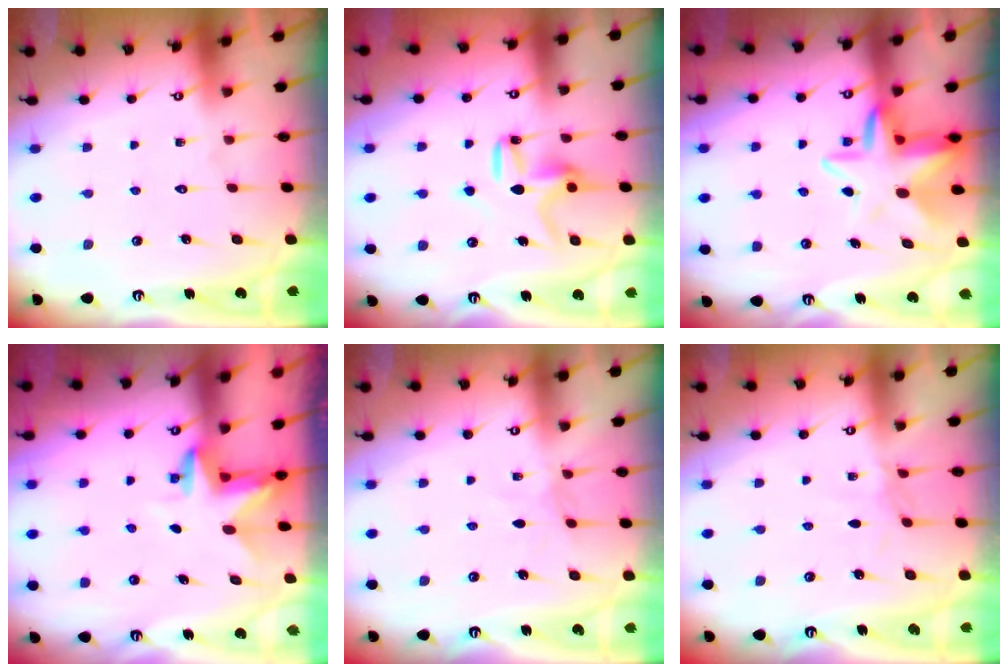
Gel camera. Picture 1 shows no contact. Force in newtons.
{"total": 10.2, "press": 10.2, "slide": 0.4}
{"total": 8.8, "press": 8.5, "slide": 2.3}
{"total": 3.4, "press": 3.4, "slide": 0.1}
{"total": 3.3, "press": 3.3, "slide": 0.4}
{"total": 2.3, "press": 2.3, "slide": 0.5}